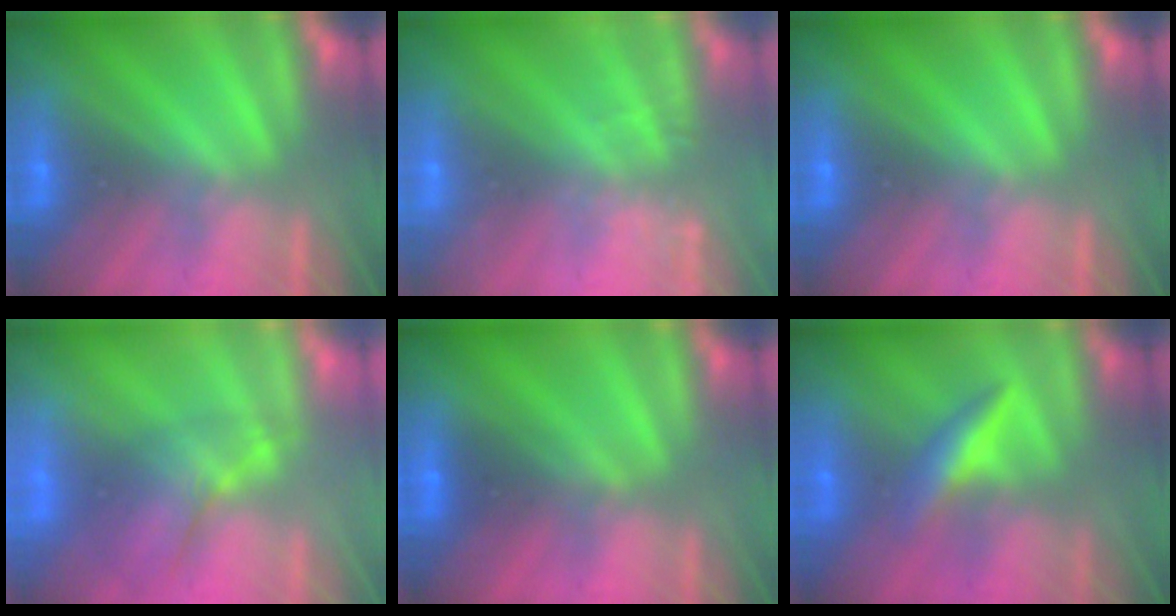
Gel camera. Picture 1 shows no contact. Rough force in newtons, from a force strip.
{"total": 2.5}
{"total": 0.0}
{"total": 2.4}
{"total": 2.6}
{"total": 2.5}